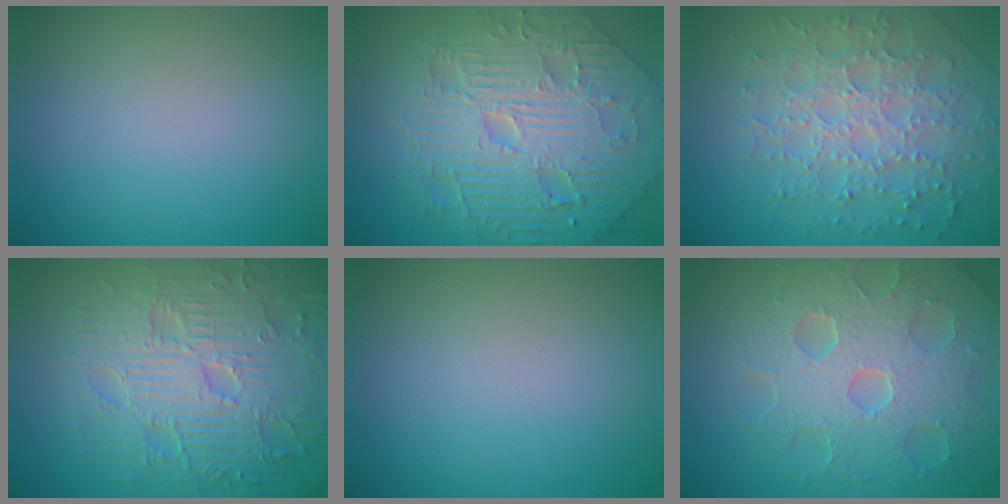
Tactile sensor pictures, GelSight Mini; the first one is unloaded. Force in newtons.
{"total": 11.5, "press": 7.9, "slide": 8.4}
{"total": 7.2, "press": 5.2, "slide": 5.0}
{"total": 9.5, "press": 6.8, "slide": 6.6}
{"total": 0.0}
{"total": 8.6, "press": 6.1, "slide": 6.1}